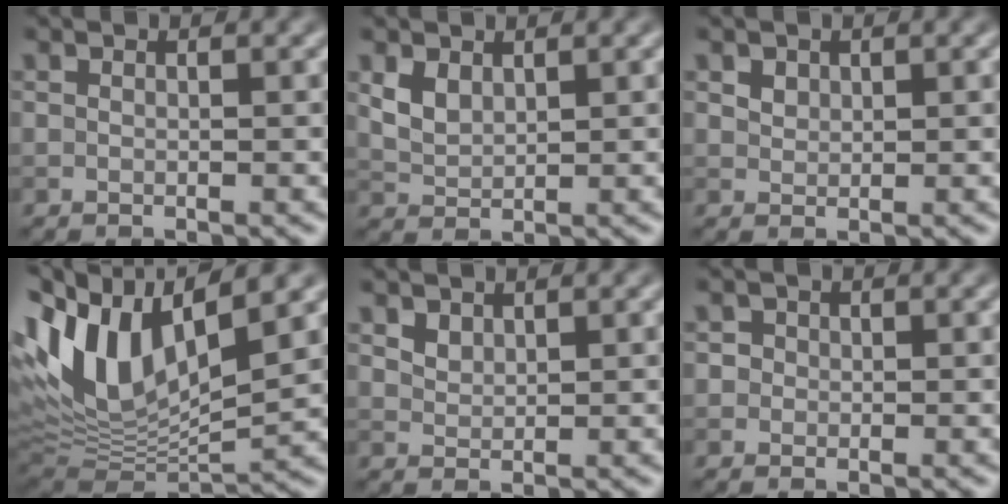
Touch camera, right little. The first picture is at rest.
{"total": 2.0, "force": [1.1, 1.3, 1.1], "torque": [-0.030, -0.002, 0.027]}
{"total": 1.6, "force": [1.0, 1.0, 0.6], "torque": [-0.013, -0.002, 0.022]}
{"total": 12.4, "force": [3.9, 5.7, 10.2], "torque": [-0.204, 0.007, 0.068]}
{"total": 1.4, "force": [1.0, 0.8, 0.5], "torque": [-0.012, -0.005, 0.022]}
{"total": 1.5, "force": [0.5, 1.4, 0.5], "torque": [0.006, 0.004, 0.006]}